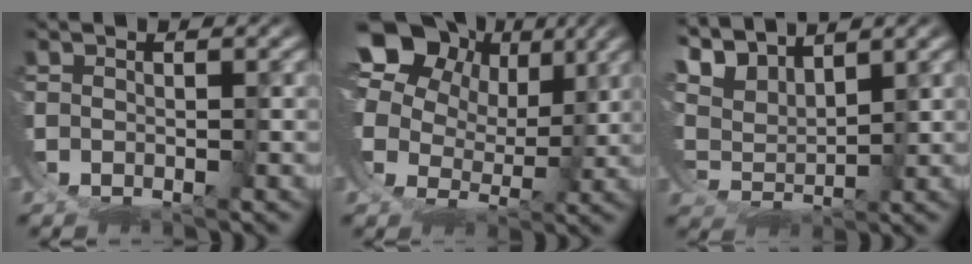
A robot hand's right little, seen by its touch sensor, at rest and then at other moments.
{"total": 10.7, "force": [6.8, 6.7, 4.7], "torque": [-0.099, -0.003, 0.110]}
{"total": 5.6, "force": [5.1, 2.0, 1.4], "torque": [-0.063, -0.001, 0.083]}